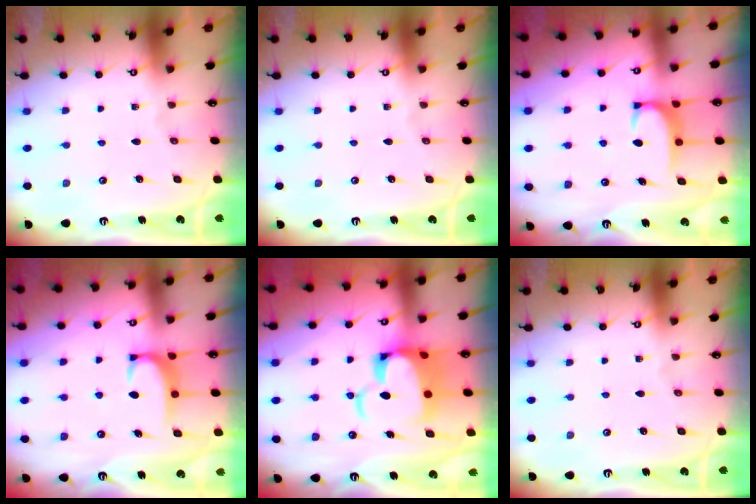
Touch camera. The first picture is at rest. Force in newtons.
{"total": 0.0}
{"total": 2.7, "press": 2.6, "slide": 0.4}
{"total": 2.8, "press": 2.8, "slide": 0.4}
{"total": 9.4, "press": 9.3, "slide": 1.6}
{"total": 0.0}